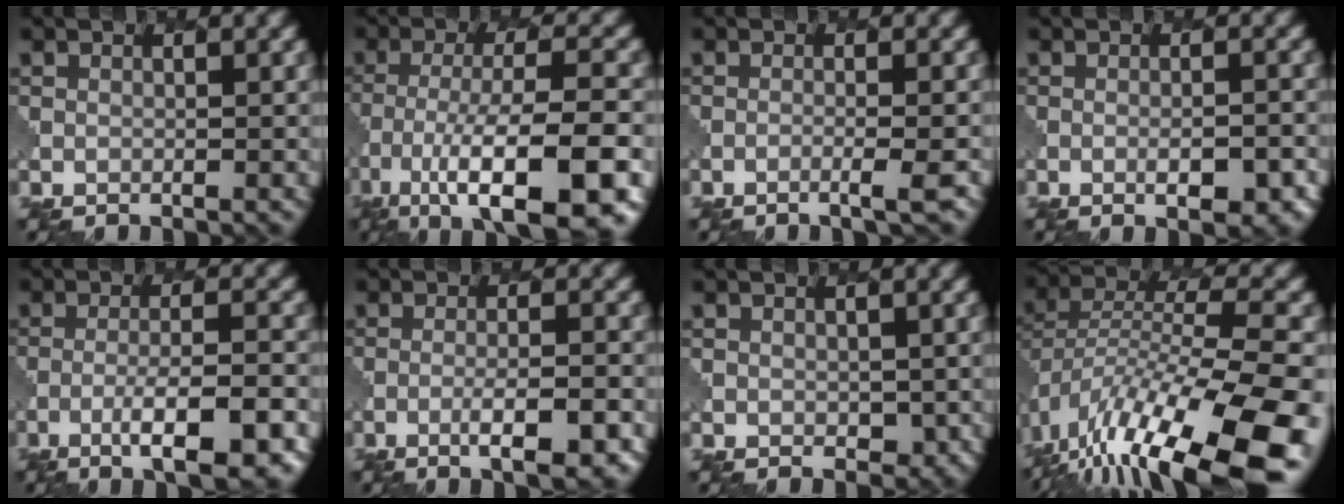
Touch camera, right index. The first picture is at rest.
{"total": 12.9, "force": [-7.0, 3.9, 10.1], "torque": [-0.180, -0.010, -0.107]}
{"total": 2.6, "force": [-1.5, 0.3, 2.0], "torque": [-0.025, 0.004, -0.034]}
{"total": 3.5, "force": [-1.3, 1.0, 3.1], "torque": [-0.043, 0.004, -0.010]}
{"total": 6.7, "force": [-3.2, 1.3, 5.7], "torque": [-0.091, 0.004, -0.049]}
{"total": 4.7, "force": [-2.1, 1.0, 4.1], "torque": [-0.063, 0.002, -0.029]}
{"total": 1.7, "force": [0.0, 1.5, 0.8], "torque": [-0.013, -0.014, 0.007]}
{"total": 15.9, "force": [-9.9, 4.3, 11.7], "torque": [-0.223, 0.002, -0.161]}